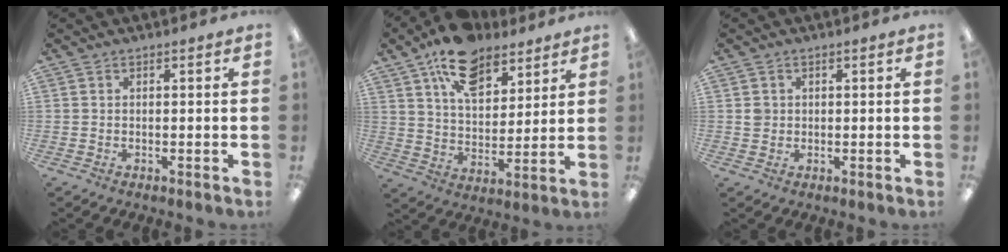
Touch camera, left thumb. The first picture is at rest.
{"total": 14.8, "force": [10.0, 8.0, 7.3], "torque": [-0.116, -0.047, 0.182]}
{"total": 1.8, "force": [0.4, 1.8, 0.4], "torque": [0.000, 0.001, 0.003]}